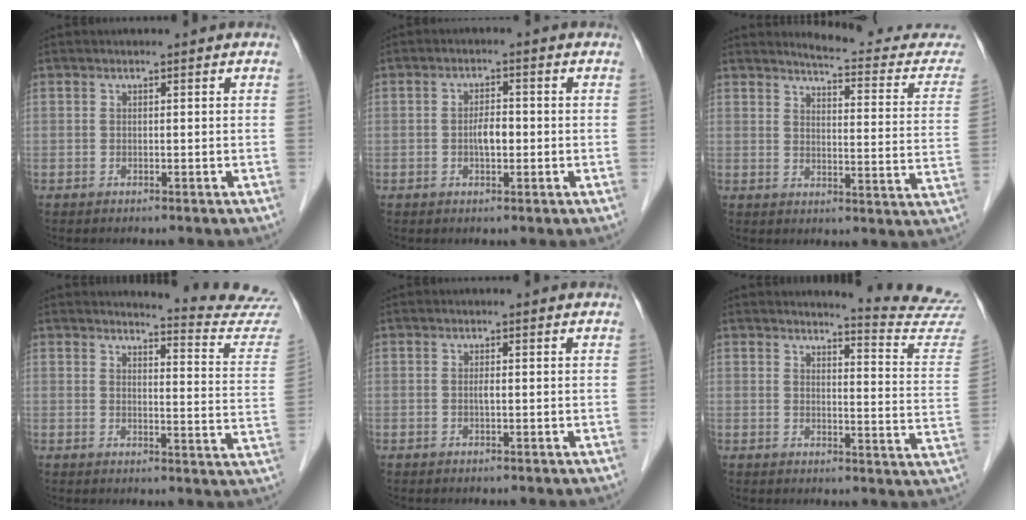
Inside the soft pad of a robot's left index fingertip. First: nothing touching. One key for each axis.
{"total": 2.8, "fx": -0.6, "fy": 1.1, "fz": 2.5, "tx": -0.045, "ty": 0.001, "tz": -0.011}
{"total": 13.7, "fx": 13.2, "fy": 1.2, "fz": 3.3, "tx": -0.029, "ty": -0.069, "tz": 0.138}
{"total": 13.0, "fx": 13.0, "fy": -1.3, "fz": 0.4, "tx": 0.004, "ty": -0.124, "tz": 0.123}
{"total": 0.6, "fx": -0.2, "fy": 0.0, "fz": 0.6, "tx": -0.012, "ty": -0.003, "tz": -0.005}
{"total": 12.9, "fx": 12.8, "fy": -1.5, "fz": 0.8, "tx": -0.003, "ty": -0.126, "tz": 0.122}